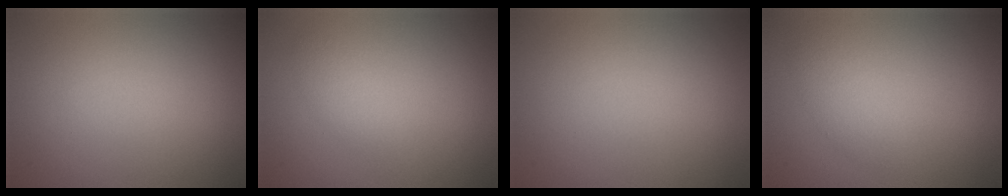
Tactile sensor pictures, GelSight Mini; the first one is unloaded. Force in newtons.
{"total": 1.4, "press": 1.4, "slide": 0.1}
{"total": 0.0}
{"total": 1.8, "press": 1.8, "slide": 0.1}